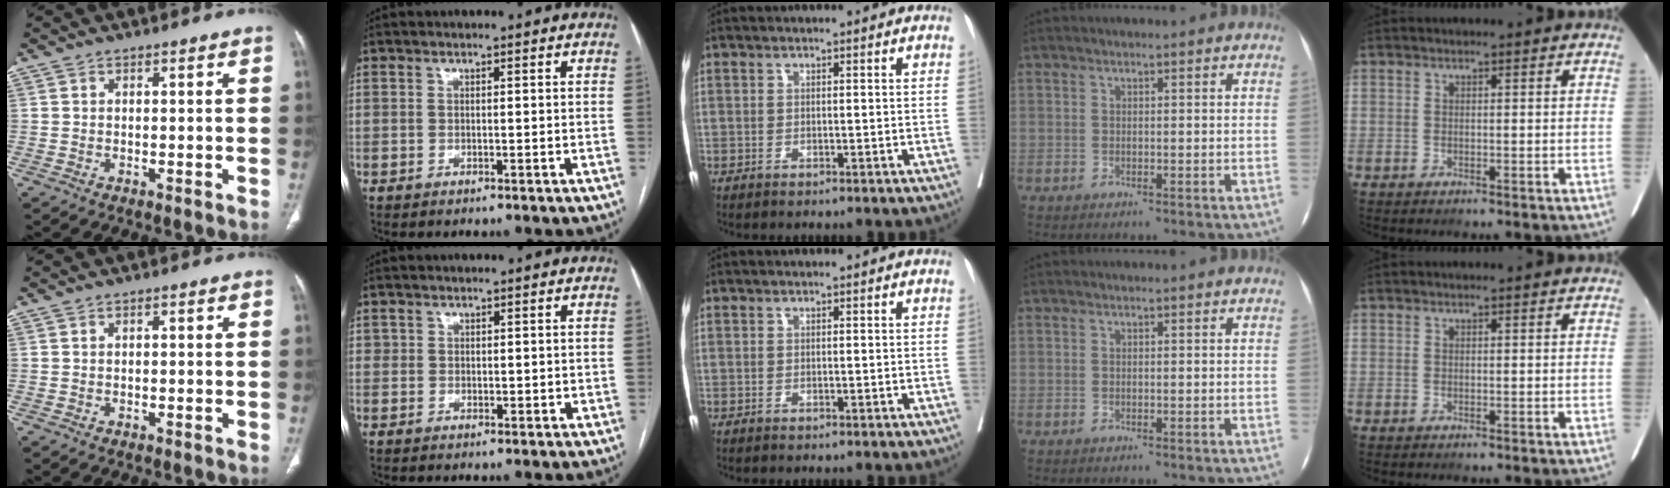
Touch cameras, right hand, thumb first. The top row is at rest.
{"thumb": {"total": 0.6, "force": [0.1, 0.3, 0.5], "torque": [-0.010, 0.001, 0.001]}, "index": {"total": 1.6, "force": [0.6, 1.4, 0.5], "torque": [0.000, -0.002, 0.009]}}